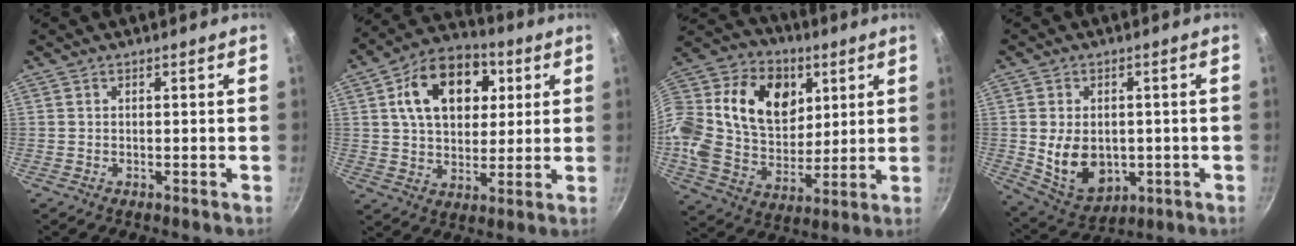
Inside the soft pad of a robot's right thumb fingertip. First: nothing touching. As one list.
[{"total": 17.7, "force": [5.4, 12.1, 11.7], "torque": [-0.150, 0.006, 0.077]}, {"total": 28.9, "force": [8.7, 20.8, 18.0], "torque": [-0.349, 0.013, 0.149]}, {"total": 11.6, "force": [-1.0, 8.3, 8.0], "torque": [-0.115, -0.009, 0.007]}]